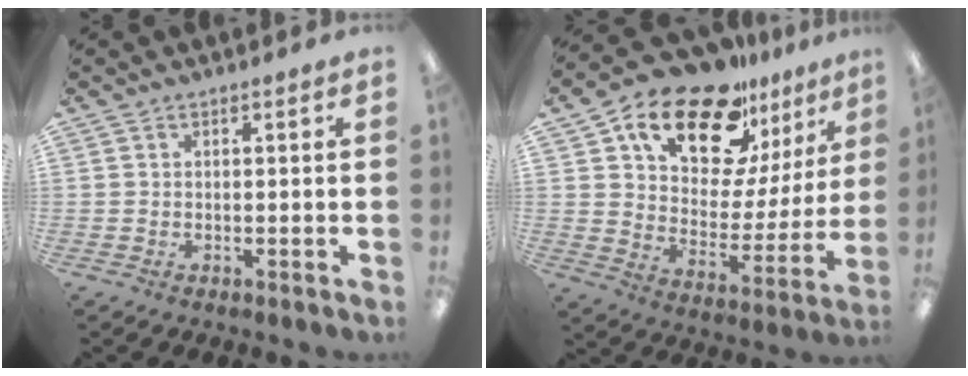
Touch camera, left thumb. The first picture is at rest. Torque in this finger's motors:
{"motor_torque": [0.60, 0.76, 1.34, -1.43, 0.30]}